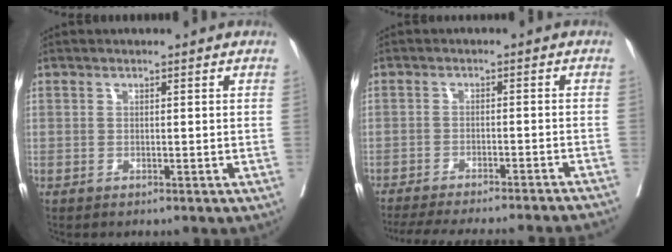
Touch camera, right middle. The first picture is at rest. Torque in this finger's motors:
{"motor_torque": [1.02, -1.12, 0.08, 0.06]}